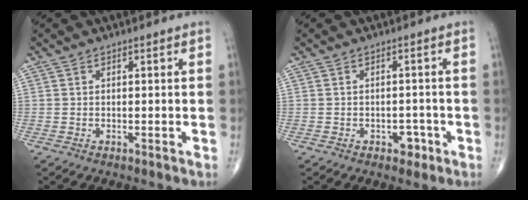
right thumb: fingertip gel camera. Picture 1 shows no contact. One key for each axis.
{"total": 2.7, "fx": -1.3, "fy": 1.8, "fz": 1.5, "tx": -0.005, "ty": 0.009, "tz": -0.015}